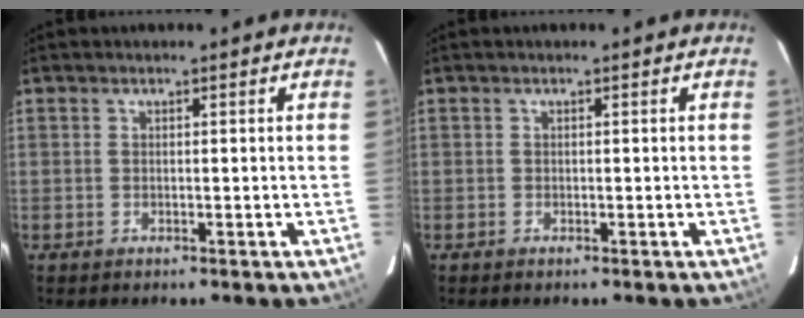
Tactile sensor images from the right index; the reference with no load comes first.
{"total": 0.0}